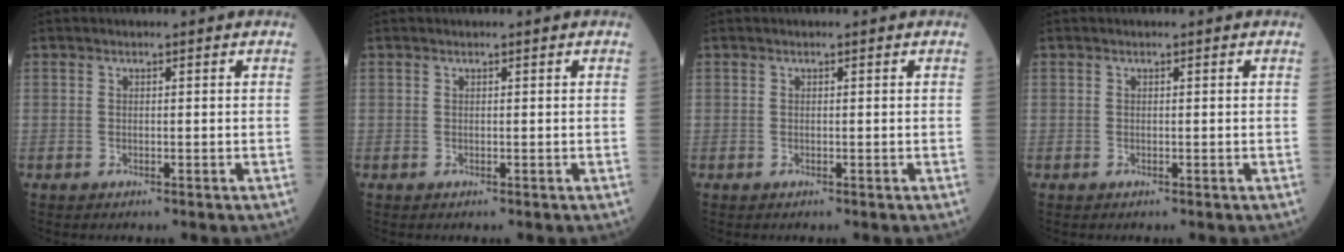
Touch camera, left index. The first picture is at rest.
{"total": 0.0}
{"total": 0.0}
{"total": 0.0}